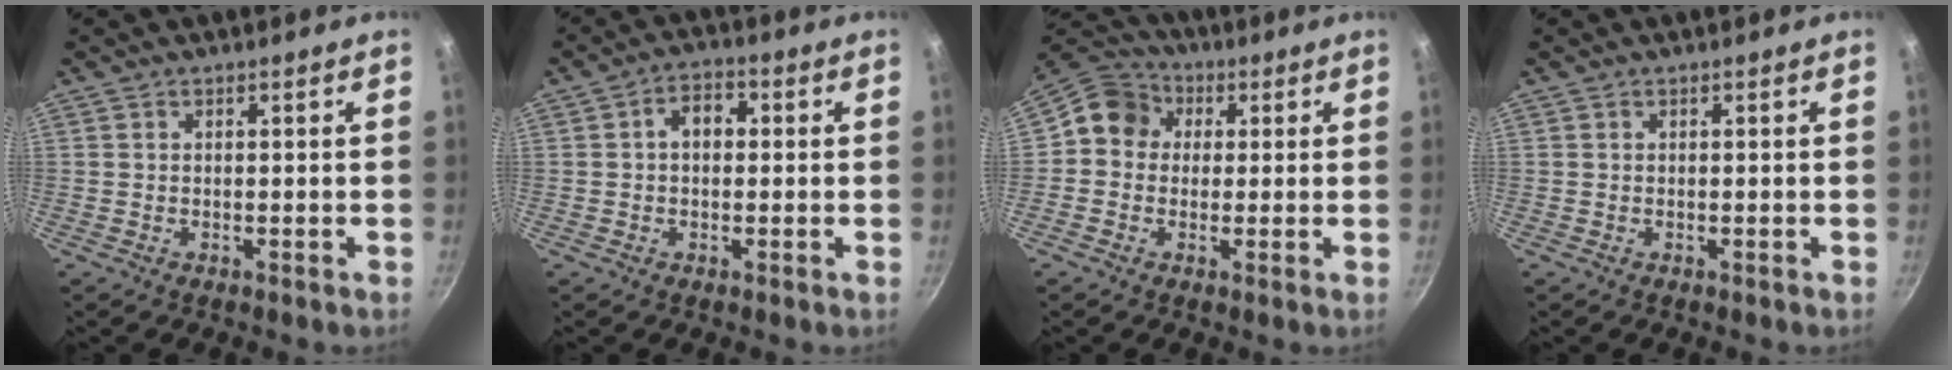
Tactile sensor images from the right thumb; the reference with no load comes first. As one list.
[{"total": 4.8, "force": [0.5, 3.4, 3.3], "torque": [-0.031, 0.014, 0.000]}, {"total": 8.3, "force": [1.1, 7.5, 3.4], "torque": [-0.030, 0.019, -0.008]}, {"total": 0.0}]